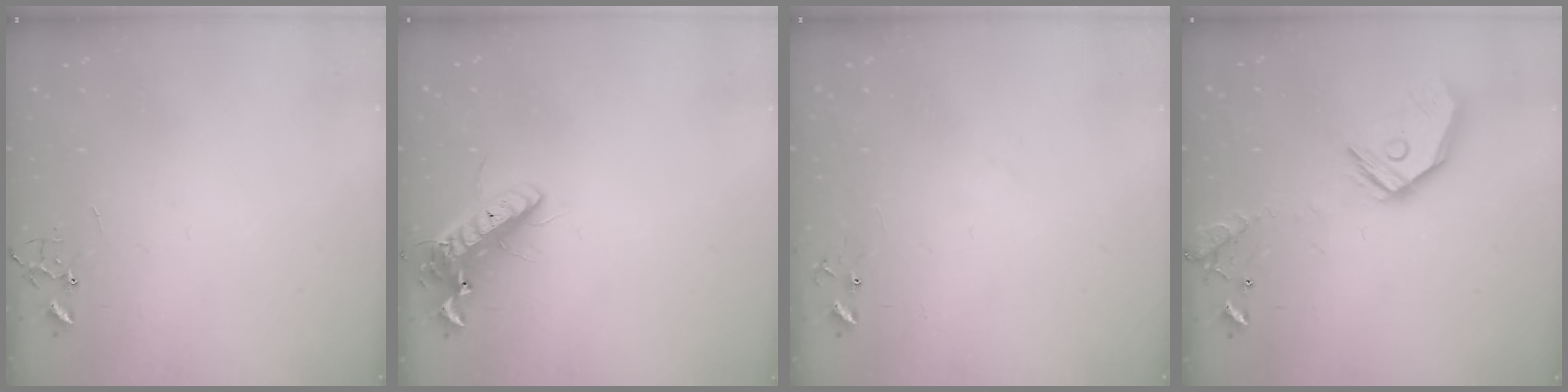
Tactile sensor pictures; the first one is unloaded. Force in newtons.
{"total": 14.8, "press": 14.5, "slide": 2.9}
{"total": 6.8, "press": 6.8, "slide": 0.6}
{"total": 16.3, "press": 16.1, "slide": 2.4}